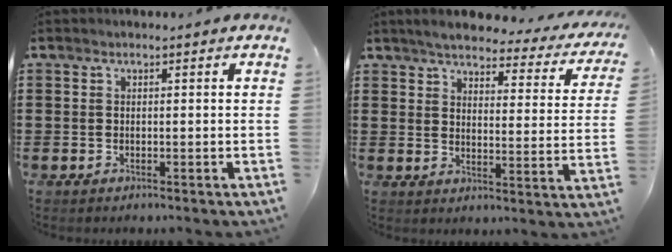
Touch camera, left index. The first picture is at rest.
{"total": 4.2, "force": [3.9, 0.4, 1.5], "torque": [-0.053, -0.024, 0.062]}